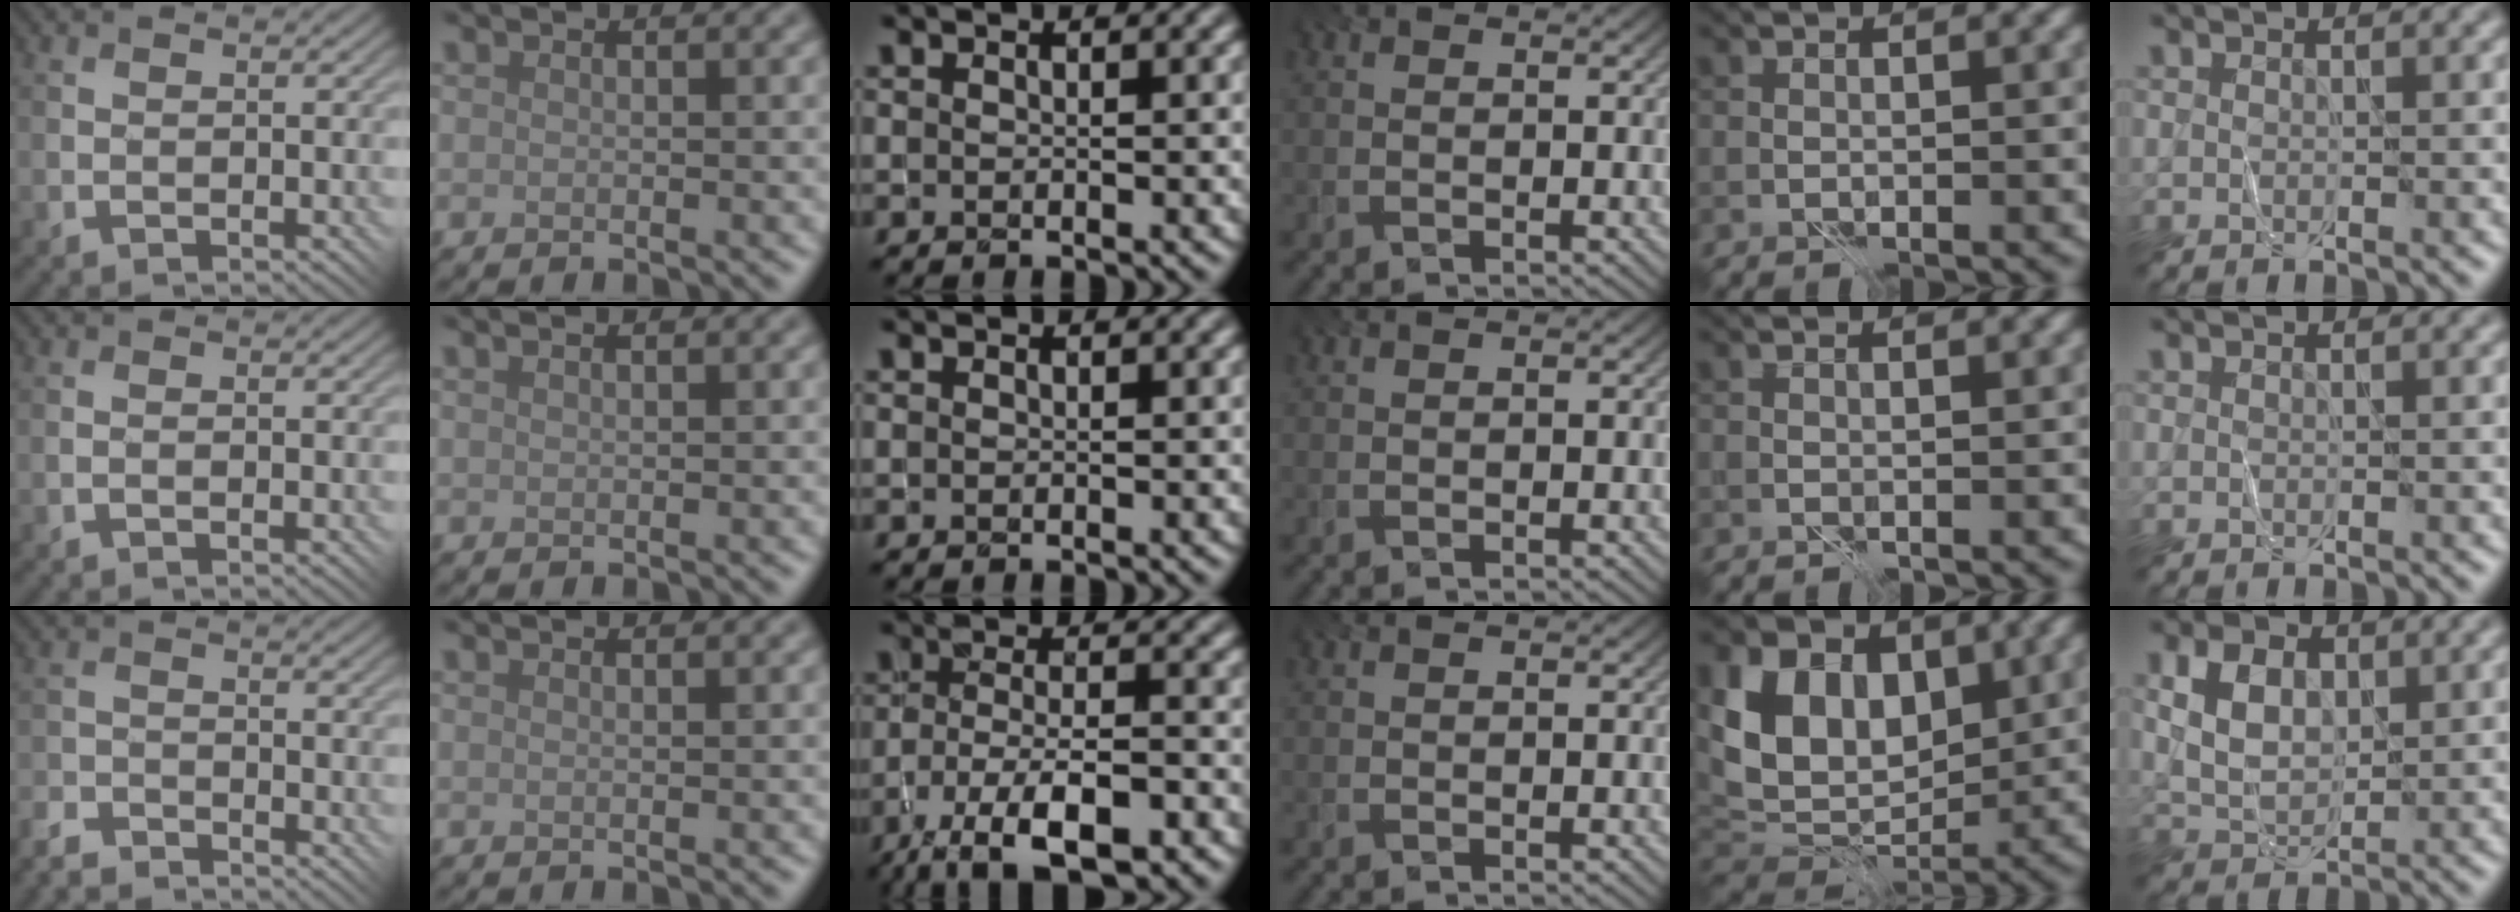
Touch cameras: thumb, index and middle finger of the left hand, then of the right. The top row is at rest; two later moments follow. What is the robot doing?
{"motion": "fold", "object": "shorts"}